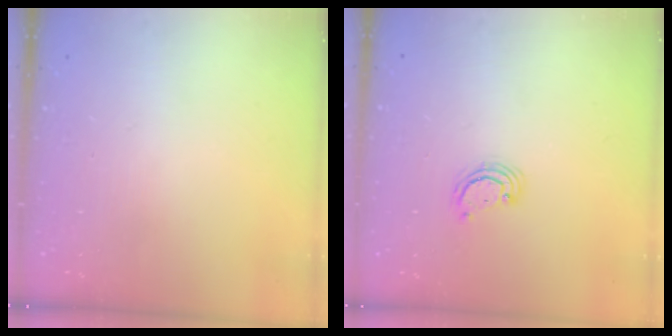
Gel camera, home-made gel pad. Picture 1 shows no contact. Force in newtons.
{"total": 2.5, "press": 2.5, "slide": 0.3}